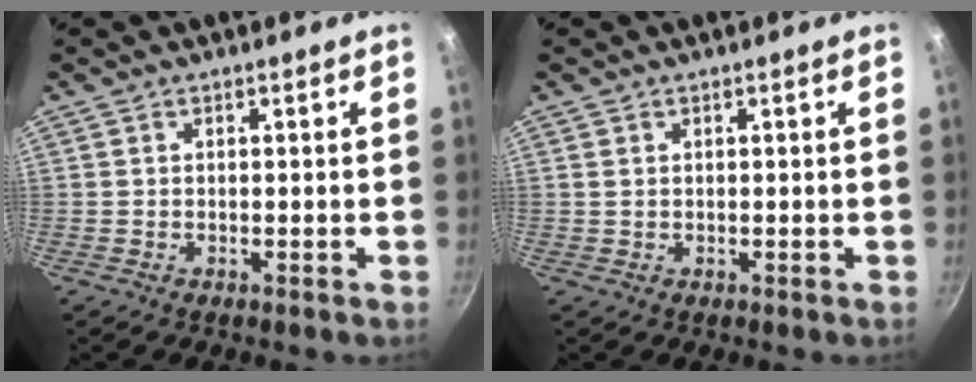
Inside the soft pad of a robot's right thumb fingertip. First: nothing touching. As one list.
[{"total": 0.6, "force": [0.3, 0.5, 0.3], "torque": [-0.005, 0.000, 0.006]}]